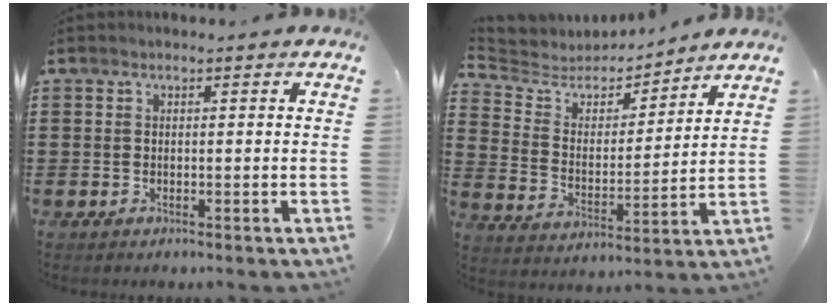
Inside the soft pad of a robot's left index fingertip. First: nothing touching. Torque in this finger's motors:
{"motor_torque": [2.07, -0.07, 0.23, 0.07]}